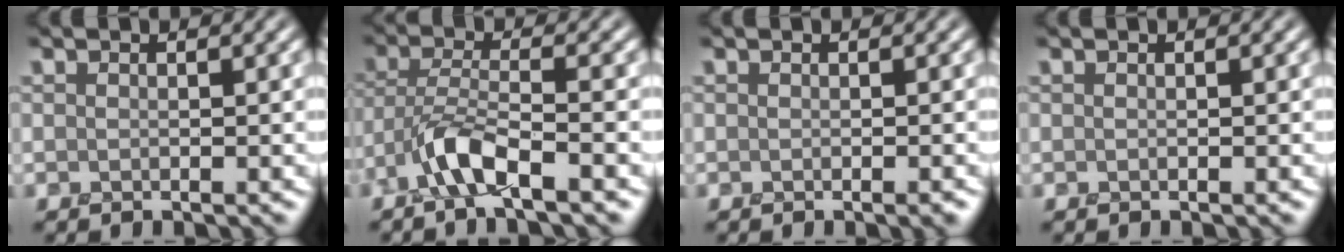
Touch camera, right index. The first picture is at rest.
{"total": 3.7, "force": [-2.5, 0.2, 2.7], "torque": [-0.056, 0.012, -0.057]}
{"total": 0.9, "force": [-0.6, 0.4, 0.6], "torque": [-0.008, -0.004, -0.009]}
{"total": 0.0}